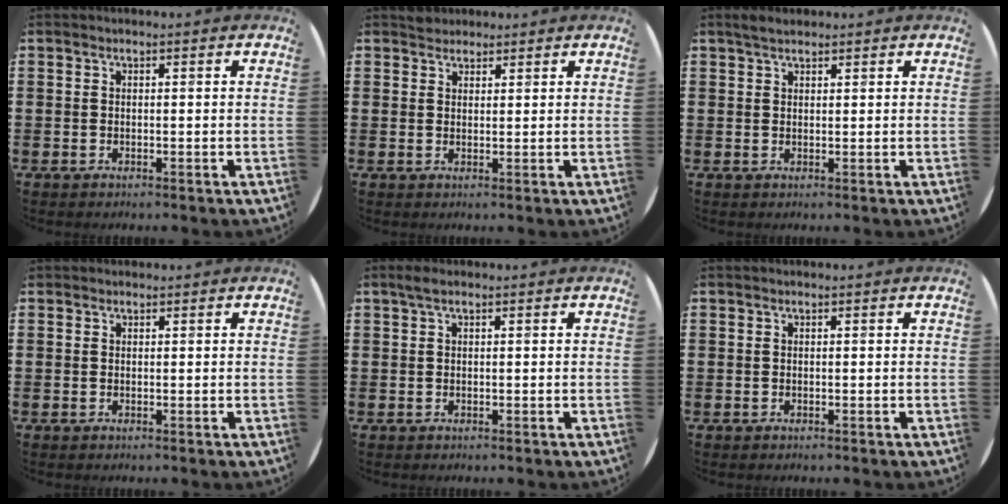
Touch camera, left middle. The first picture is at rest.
{"total": 1.9, "force": [1.7, 0.6, -0.2], "torque": [0.011, 0.003, 0.033]}
{"total": 1.8, "force": [1.5, 0.5, 0.7], "torque": [-0.008, 0.003, 0.026]}
{"total": 0.0}
{"total": 0.9, "force": [0.5, 0.2, 0.7], "torque": [-0.014, 0.004, 0.008]}
{"total": 0.0}